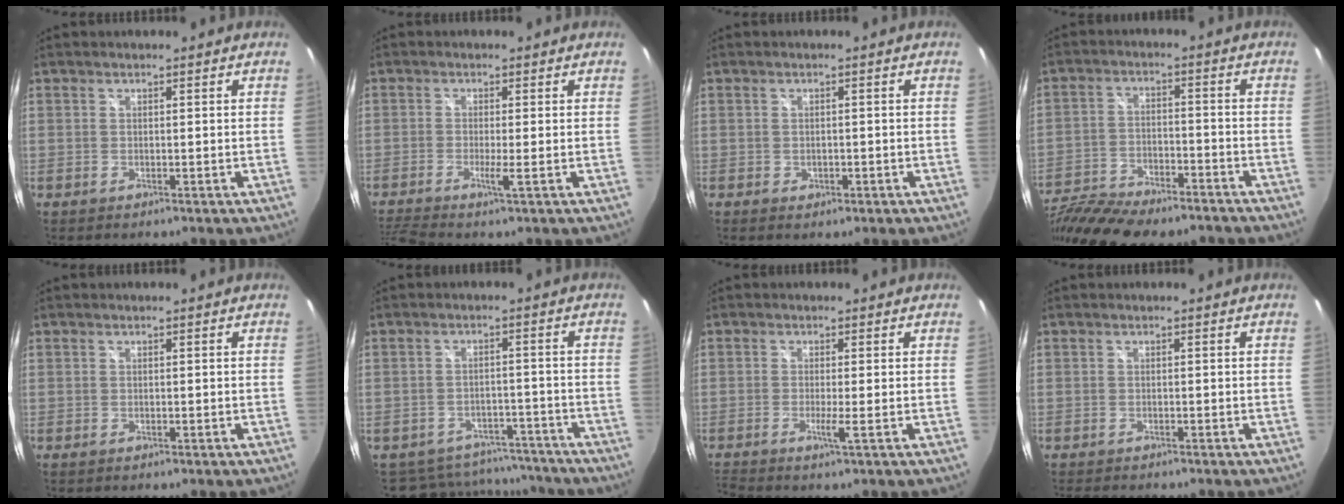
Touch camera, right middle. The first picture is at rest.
{"total": 5.3, "force": [-3.3, -0.9, 4.0], "torque": [-0.094, -0.019, -0.066]}
{"total": 1.7, "force": [-0.7, 1.3, 0.8], "torque": [-0.014, -0.005, -0.010]}
{"total": 19.4, "force": [-16.2, 5.4, 9.2], "torque": [-0.193, -0.031, -0.268]}
{"total": 0.0}
{"total": 12.9, "force": [-11.1, 6.2, 2.6], "torque": [-0.066, 0.025, -0.135]}
{"total": 2.9, "force": [-1.5, -1.0, 2.3], "torque": [-0.057, -0.010, -0.036]}
{"total": 2.8, "force": [-2.5, 0.6, 1.1], "torque": [-0.024, -0.018, -0.041]}